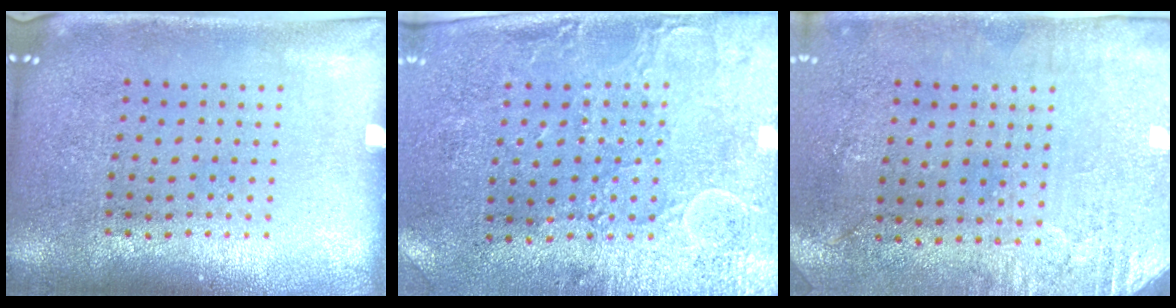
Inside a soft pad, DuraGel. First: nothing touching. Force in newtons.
{"total": 2.9, "press": 2.3, "slide": 1.7}
{"total": 2.8, "press": 2.4, "slide": 1.5}